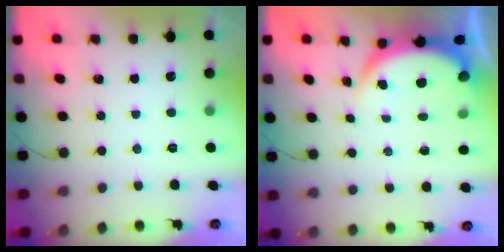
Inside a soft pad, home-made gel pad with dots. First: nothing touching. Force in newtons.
{"total": 3.8, "press": 3.8, "slide": 0.5}